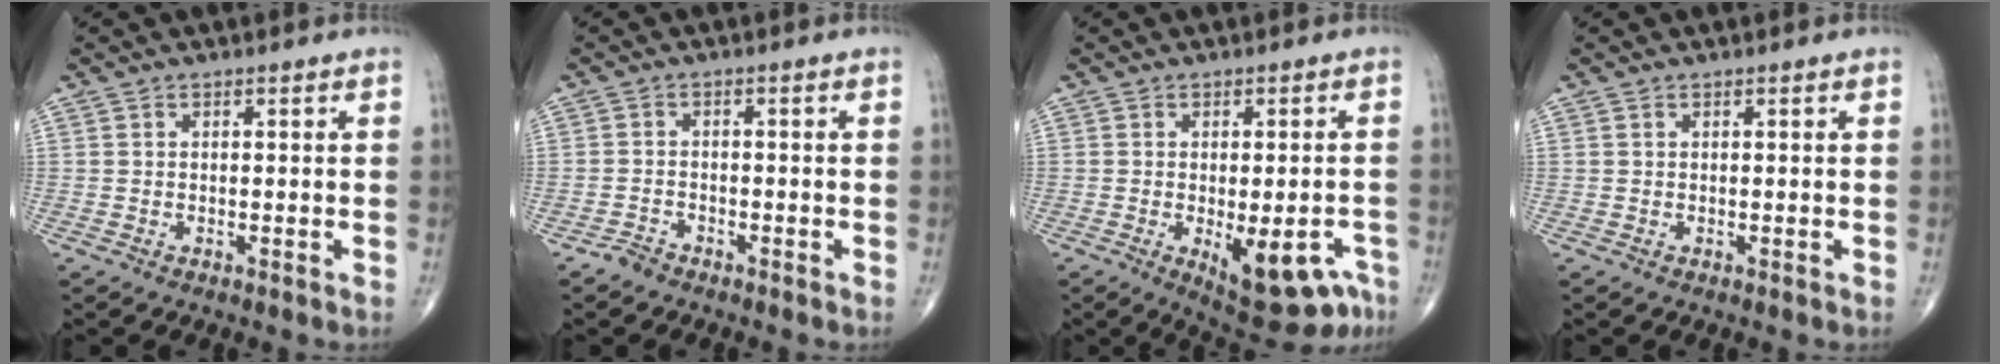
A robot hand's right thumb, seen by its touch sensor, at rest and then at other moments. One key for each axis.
{"total": 2.0, "fx": -1.7, "fy": 0.9, "fz": 0.3, "tx": -0.011, "ty": 0.005, "tz": -0.033}
{"total": 12.8, "fx": -5.5, "fy": 5.4, "fz": 10.2, "tx": -0.111, "ty": 0.009, "tz": -0.062}
{"total": 0.0}